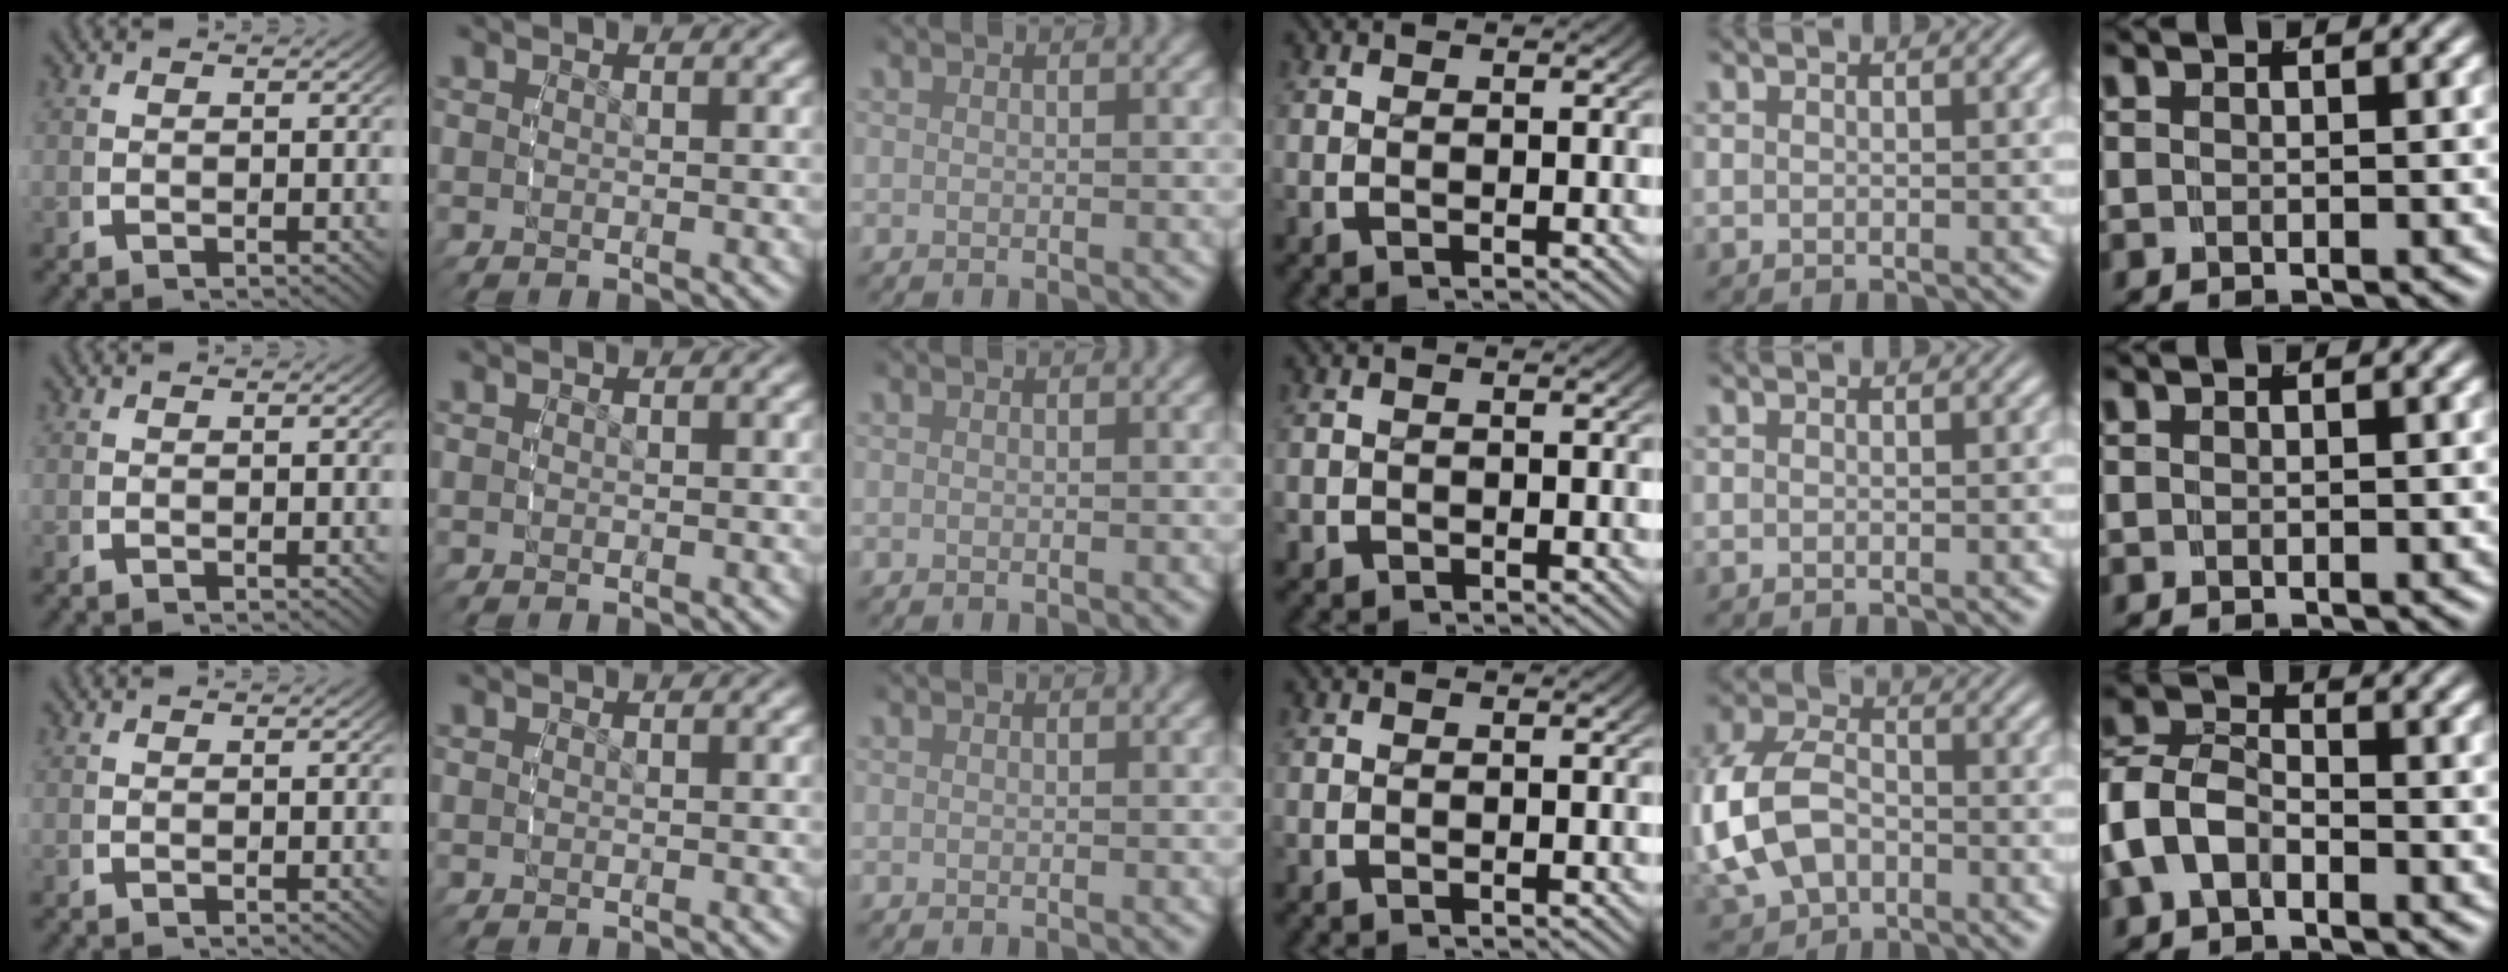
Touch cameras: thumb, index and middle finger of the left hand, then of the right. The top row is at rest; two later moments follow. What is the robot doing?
{"motion": "grasp_and_lifting", "object": "small bumper sticker"}